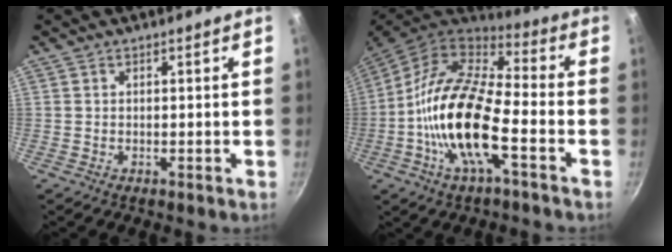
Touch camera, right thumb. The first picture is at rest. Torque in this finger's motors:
{"motor_torque": [-0.15, 1.65, 2.00, -0.77, 0.30]}